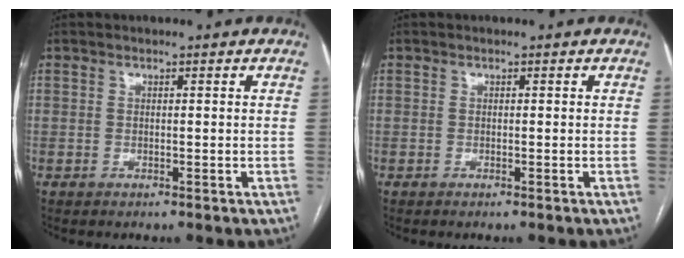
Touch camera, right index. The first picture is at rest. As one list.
[{"total": 0.0}]